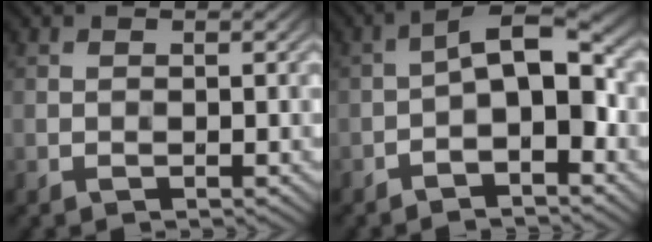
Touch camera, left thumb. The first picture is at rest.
{"total": 7.3, "force": [-2.2, 2.5, 6.4], "torque": [-0.097, 0.007, -0.033]}